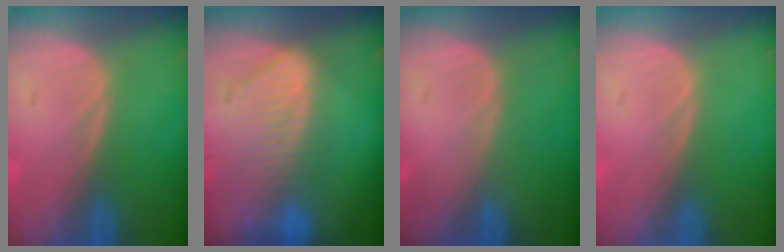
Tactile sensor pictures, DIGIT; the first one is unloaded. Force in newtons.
{"total": 9.2, "press": 8.1, "slide": 4.4}
{"total": 0.0}
{"total": 0.0}